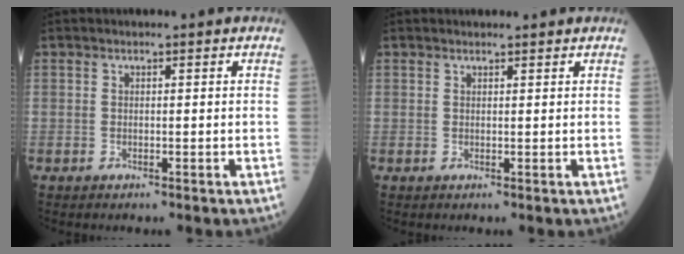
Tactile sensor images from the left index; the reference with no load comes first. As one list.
[{"total": 1.8, "force": [1.8, 0.1, 0.3], "torque": [-0.007, 0.007, 0.023]}]